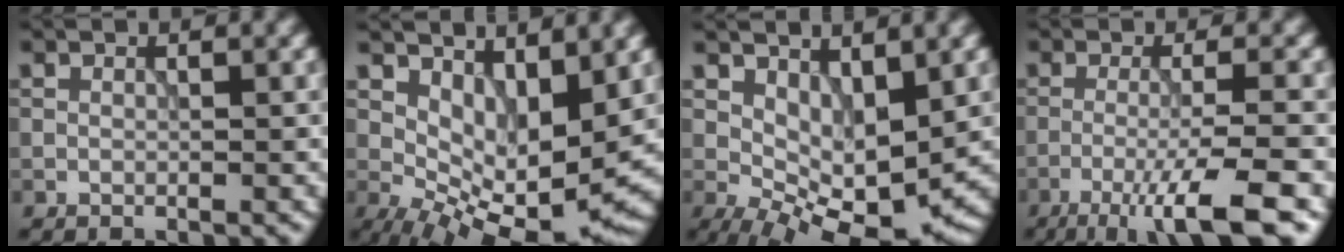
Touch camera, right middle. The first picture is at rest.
{"total": 8.9, "force": [2.0, 4.0, 7.7], "torque": [-0.131, -0.019, 0.048]}
{"total": 7.6, "force": [0.9, 3.6, 6.7], "torque": [-0.111, -0.009, 0.021]}
{"total": 7.2, "force": [-4.1, 0.9, 5.9], "torque": [-0.087, 0.005, -0.075]}